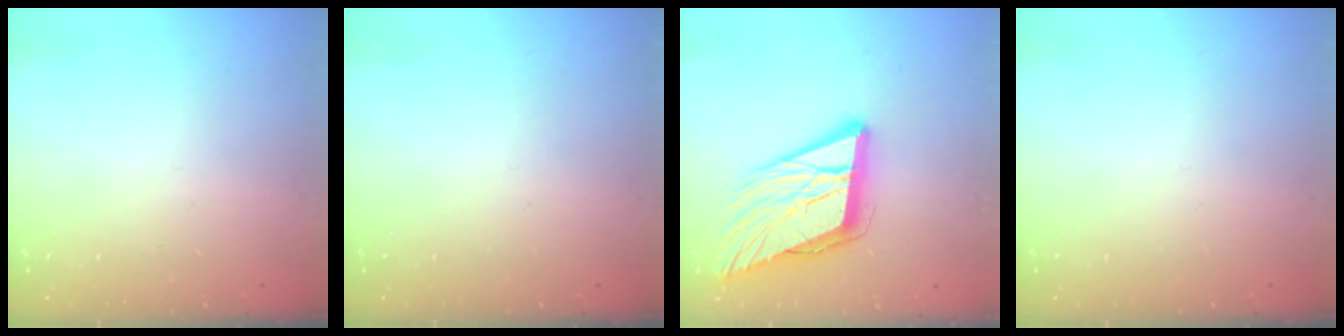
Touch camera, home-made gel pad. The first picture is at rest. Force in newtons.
{"total": 0.0}
{"total": 17.4, "press": 16.8, "slide": 4.4}
{"total": 0.0}